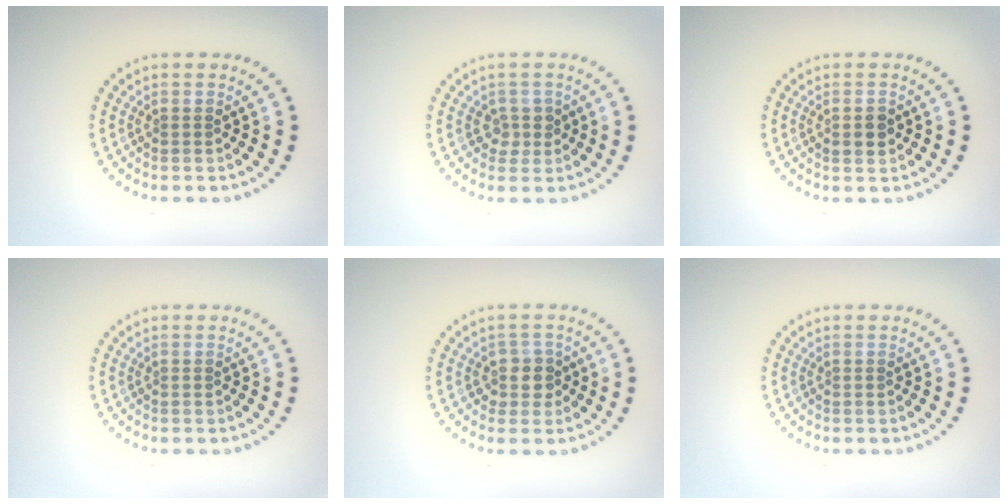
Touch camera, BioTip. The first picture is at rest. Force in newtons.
{"total": 1.5, "press": 1.3, "slide": 0.7}
{"total": 1.6, "press": 1.6, "slide": 0.2}
{"total": 0.0}
{"total": 2.3, "press": 1.9, "slide": 1.2}
{"total": 0.0}